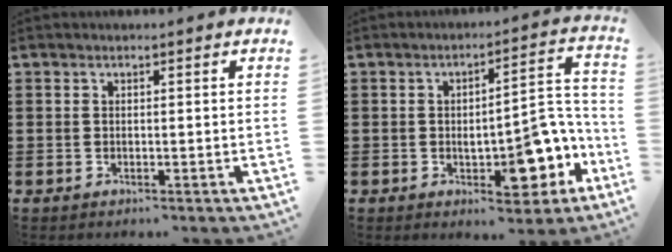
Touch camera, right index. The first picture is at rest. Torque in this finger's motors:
{"motor_torque": [1.10, -1.04, 0.29, 0.07]}